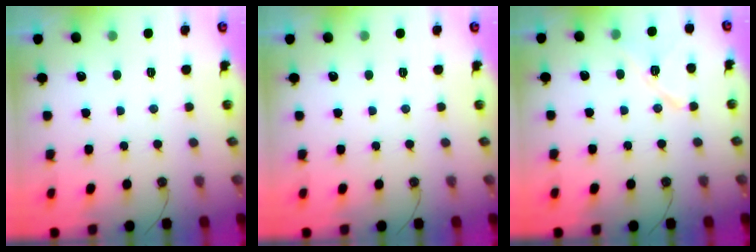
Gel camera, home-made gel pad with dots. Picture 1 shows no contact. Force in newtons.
{"total": 0.0}
{"total": 9.9, "press": 9.9, "slide": 0.5}